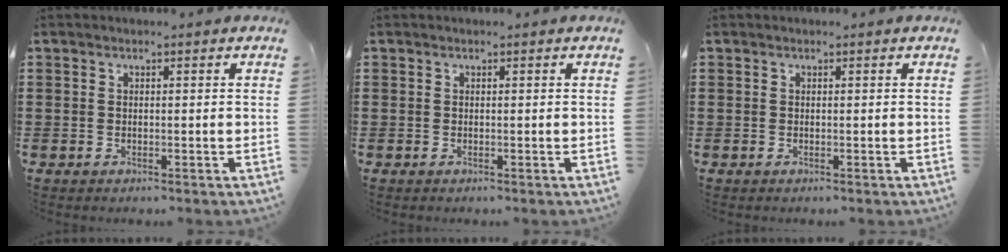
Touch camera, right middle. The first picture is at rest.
{"total": 0.0}
{"total": 0.0}